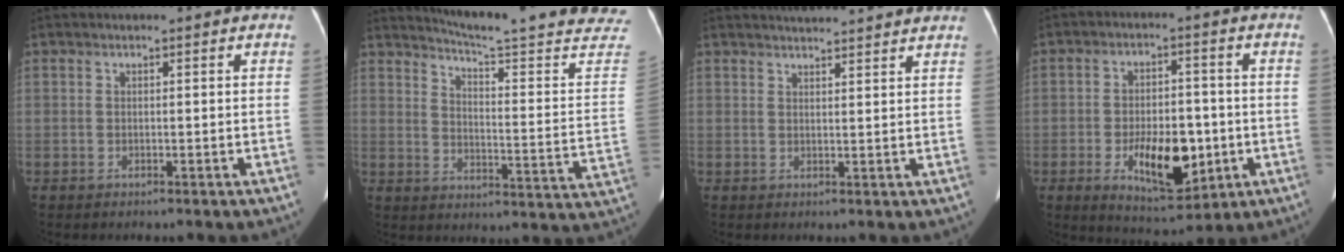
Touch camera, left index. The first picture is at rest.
{"total": 24.8, "force": [22.9, -0.5, 9.4], "torque": [-0.135, -0.121, 0.274]}
{"total": 10.0, "force": [9.5, 0.4, 3.2], "torque": [-0.046, 0.023, 0.113]}
{"total": 10.9, "force": [-3.1, 5.0, 9.1], "torque": [-0.154, -0.008, -0.038]}